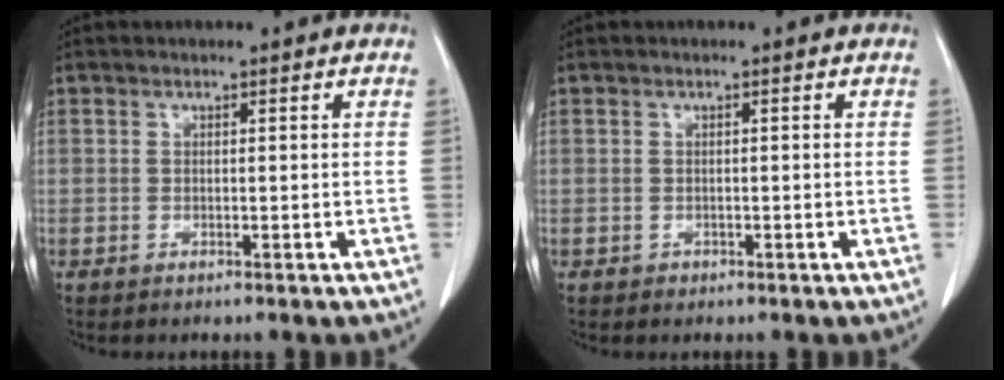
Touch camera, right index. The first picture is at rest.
{"total": 0.6, "force": [-0.3, 0.5, 0.0], "torque": [-0.002, 0.004, -0.005]}